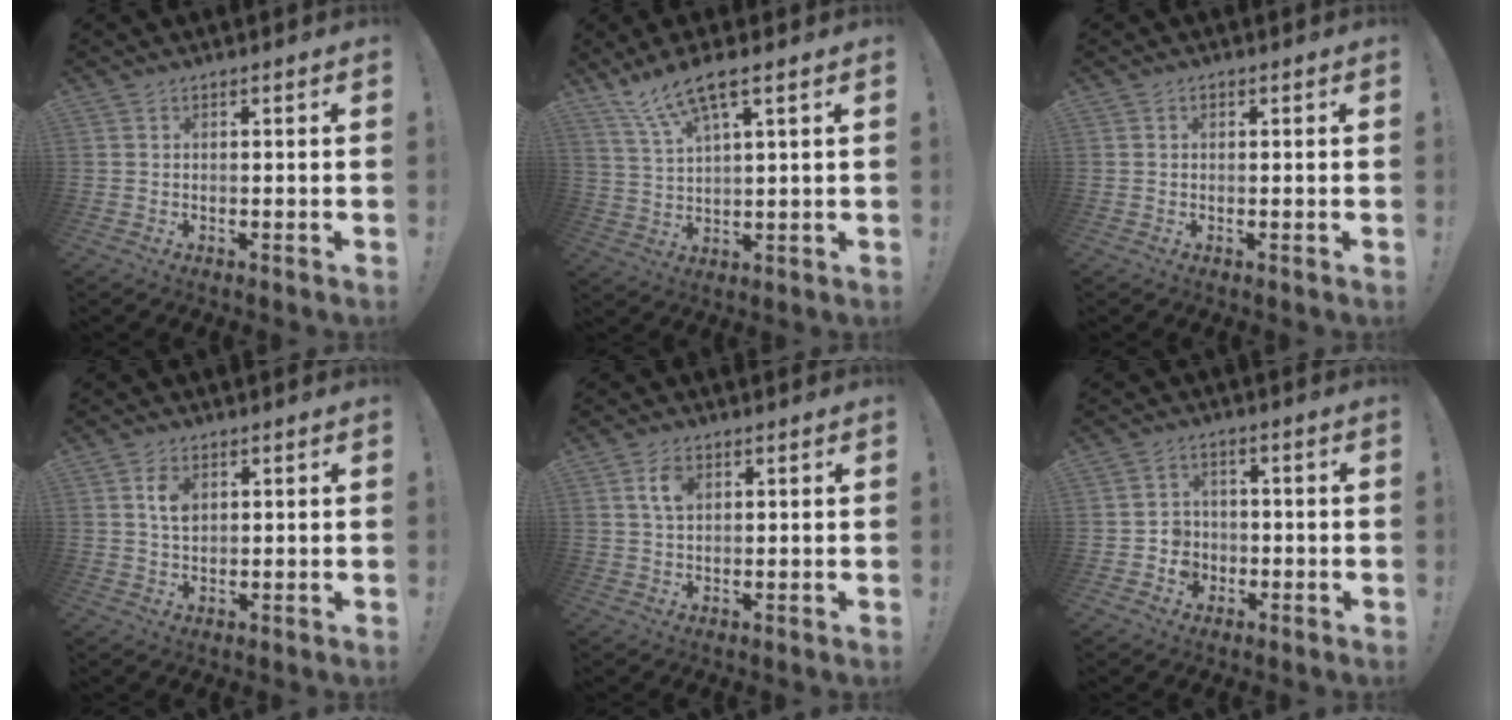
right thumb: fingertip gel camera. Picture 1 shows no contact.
{"total": 9.5, "force": [6.6, 1.9, 6.5], "torque": [-0.134, -0.026, 0.124]}
{"total": 0.6, "force": [0.2, 0.5, 0.2], "torque": [-0.002, 0.002, 0.002]}
{"total": 4.9, "force": [1.5, 3.0, 3.5], "torque": [-0.053, -0.001, 0.026]}
{"total": 4.9, "force": [1.9, 2.8, 3.5], "torque": [-0.061, 0.003, 0.031]}
{"total": 5.6, "force": [-1.2, 5.3, 1.4], "torque": [-0.027, 0.001, -0.019]}